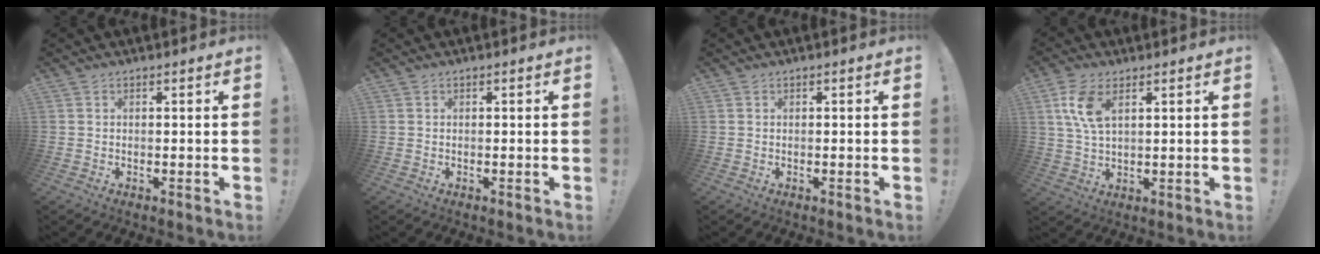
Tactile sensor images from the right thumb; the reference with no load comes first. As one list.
[{"total": 0.0}, {"total": 0.0}, {"total": 8.6, "force": [3.7, 4.1, 6.5], "torque": [-0.130, -0.008, 0.067]}]